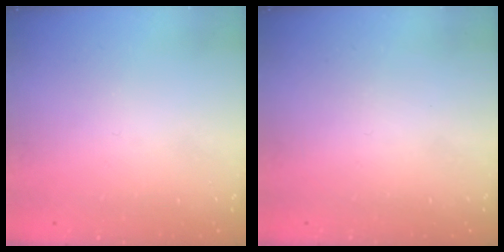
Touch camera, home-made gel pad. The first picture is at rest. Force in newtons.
{"total": 1.7, "press": 1.7, "slide": 0.1}